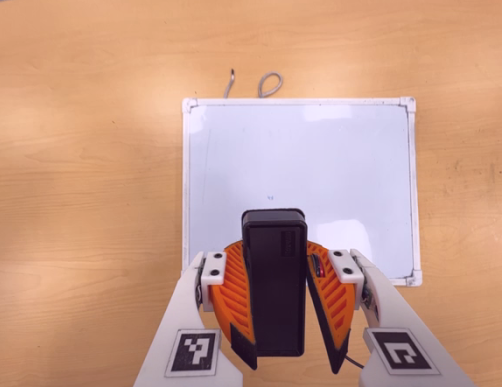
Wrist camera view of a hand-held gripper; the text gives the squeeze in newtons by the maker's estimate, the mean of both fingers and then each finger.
{"total": 11.4, "left": 10.5, "right": 12.4}